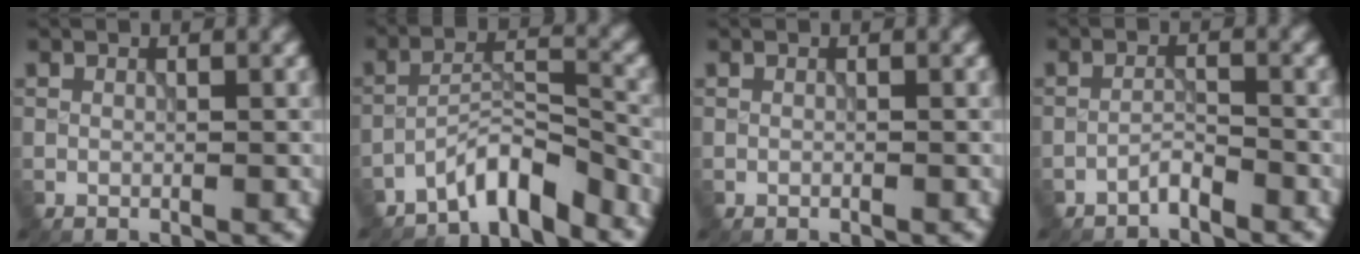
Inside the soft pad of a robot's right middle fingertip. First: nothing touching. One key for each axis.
{"total": 4.9, "fx": -4.2, "fy": 1.0, "fz": 2.4, "tx": -0.035, "ty": 0.010, "tz": -0.083}
{"total": 0.0}
{"total": 1.5, "fx": -1.4, "fy": 0.1, "fz": 0.5, "tx": -0.005, "ty": 0.008, "tz": -0.029}